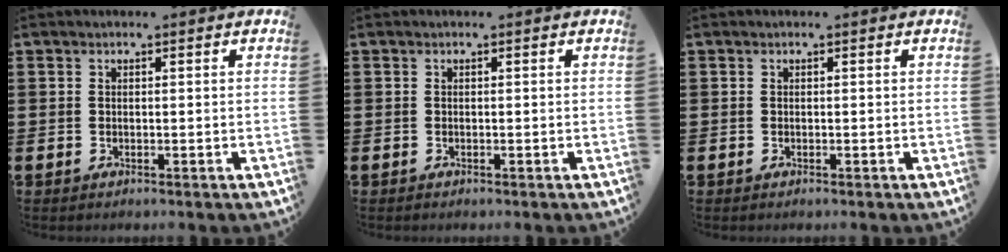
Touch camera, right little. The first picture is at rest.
{"total": 0.0}
{"total": 0.0}